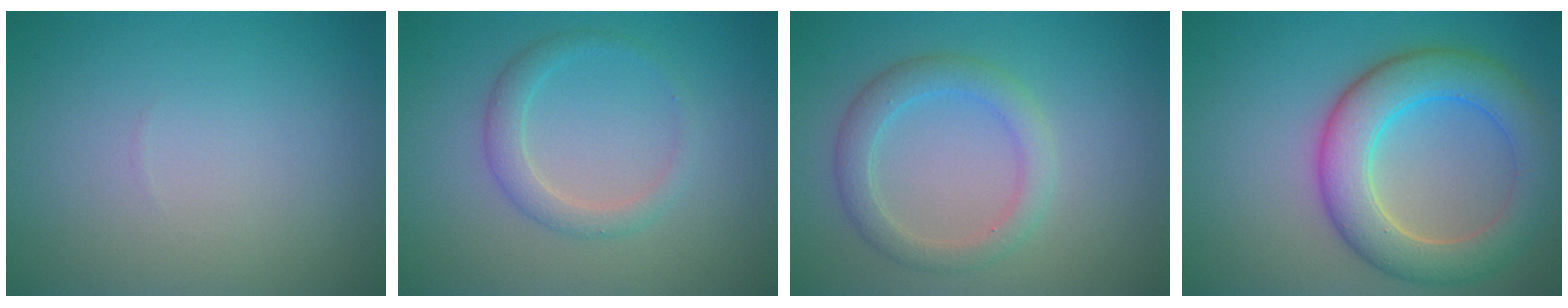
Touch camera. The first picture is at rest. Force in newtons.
{"total": 2.1, "press": 2.1, "slide": 0.1}
{"total": 3.0, "press": 2.9, "slide": 0.3}
{"total": 7.1, "press": 7.1, "slide": 0.3}